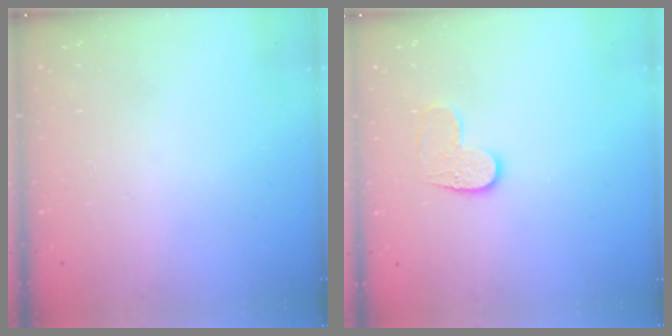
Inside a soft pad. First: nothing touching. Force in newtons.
{"total": 6.6, "press": 6.6, "slide": 0.3}